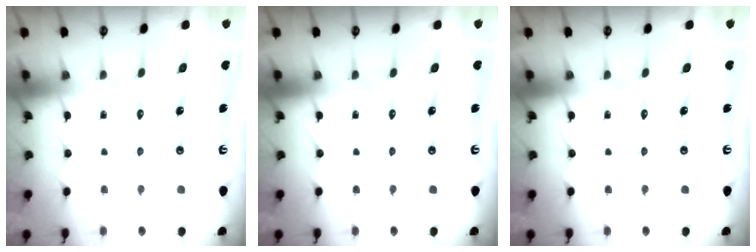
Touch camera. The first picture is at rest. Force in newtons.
{"total": 0.0}
{"total": 0.0}